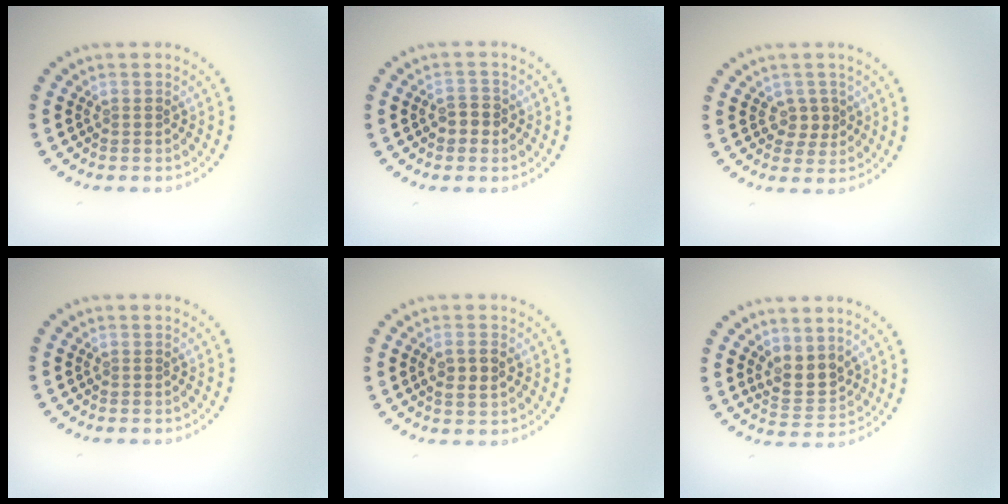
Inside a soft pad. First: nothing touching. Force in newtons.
{"total": 1.9, "press": 1.8, "slide": 0.5}
{"total": 1.7, "press": 1.5, "slide": 0.8}
{"total": 0.0}
{"total": 2.1, "press": 2.1, "slide": 0.5}
{"total": 2.9, "press": 2.7, "slide": 1.2}